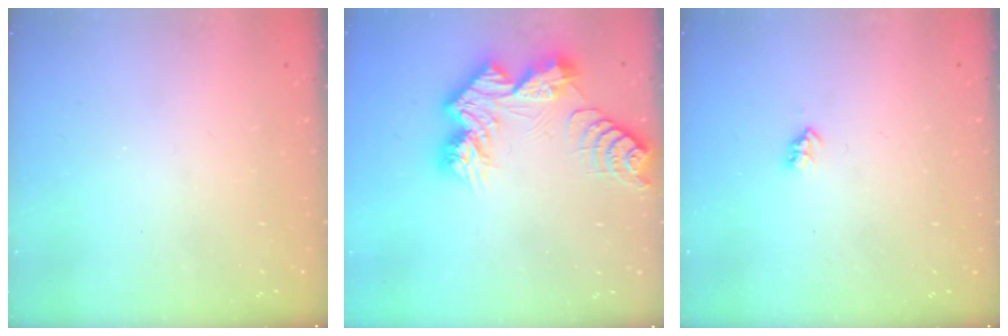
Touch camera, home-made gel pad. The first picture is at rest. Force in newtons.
{"total": 13.3, "press": 13.3, "slide": 1.3}
{"total": 2.6, "press": 2.5, "slide": 0.4}